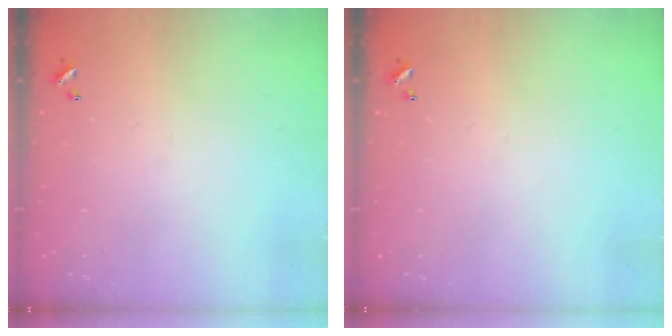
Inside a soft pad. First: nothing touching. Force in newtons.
{"total": 0.0}